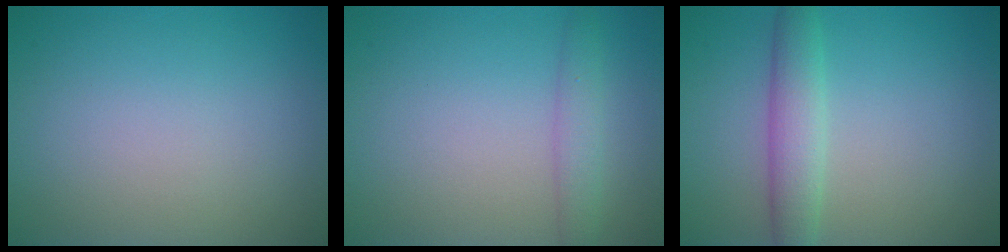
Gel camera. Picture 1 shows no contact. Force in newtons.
{"total": 2.0, "press": 2.0, "slide": 0.0}
{"total": 3.2, "press": 3.2, "slide": 0.0}